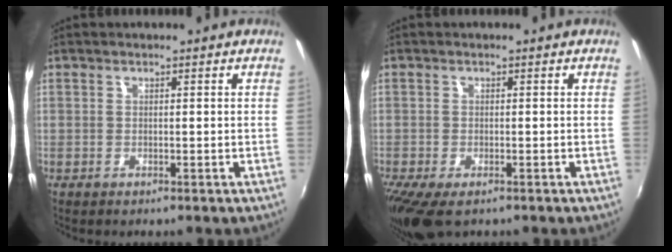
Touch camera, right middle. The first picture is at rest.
{"total": 7.0, "force": [-4.6, 2.5, 4.6], "torque": [-0.104, -0.034, -0.079]}